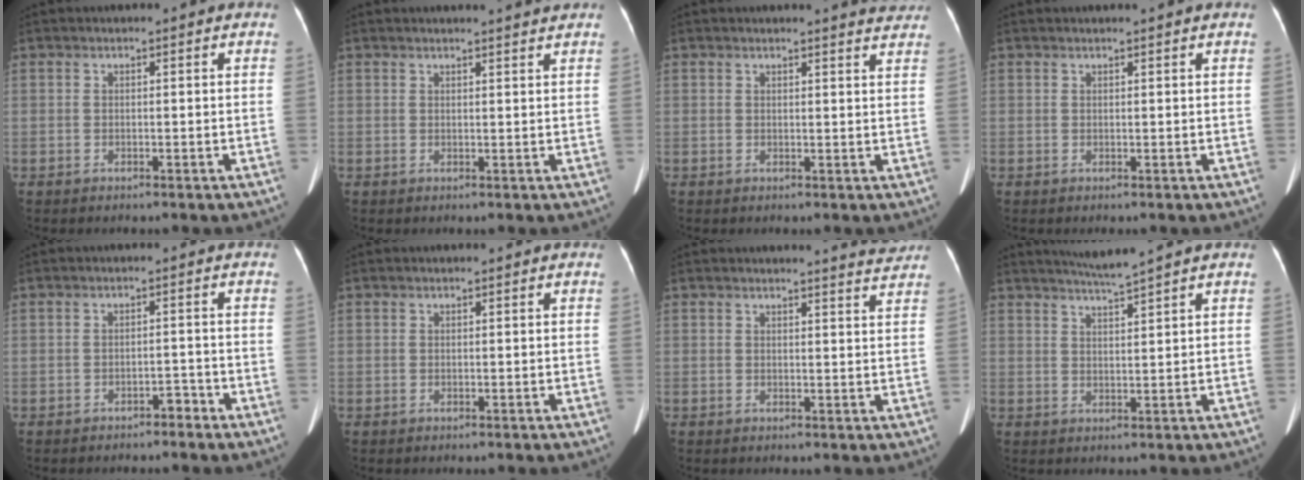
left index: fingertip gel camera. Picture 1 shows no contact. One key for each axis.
{"total": 2.5, "fx": 2.4, "fy": -0.6, "fz": 0.5, "tx": -0.010, "ty": -0.005, "tz": 0.026}
{"total": 4.0, "fx": 4.0, "fy": 0.1, "fz": 0.7, "tx": -0.010, "ty": -0.016, "tz": 0.025}
{"total": 1.5, "fx": 1.4, "fy": -0.2, "fz": 0.6, "tx": -0.011, "ty": 0.011, "tz": 0.020}
{"total": 2.0, "fx": -1.7, "fy": 0.7, "fz": 0.8, "tx": -0.012, "ty": 0.001, "tz": -0.023}
{"total": 0.0}
{"total": 3.6, "fx": 3.5, "fy": -0.5, "fz": 0.4, "tx": -0.010, "ty": -0.017, "tz": 0.028}
{"total": 3.6, "fx": 3.1, "fy": -1.5, "fz": 1.3, "tx": -0.027, "ty": -0.009, "tz": 0.064}